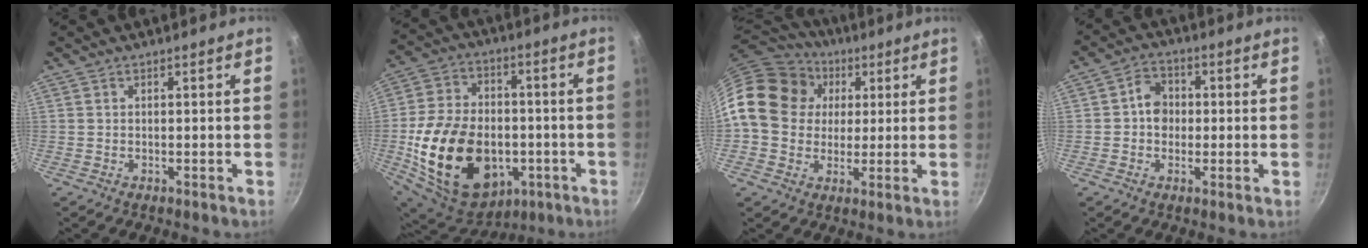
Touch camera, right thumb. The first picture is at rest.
{"total": 26.8, "force": [-5.3, 18.5, 18.6], "torque": [-0.324, 0.027, -0.066]}
{"total": 18.0, "force": [4.0, 14.9, 9.2], "torque": [-0.144, 0.020, 0.060]}
{"total": 5.4, "force": [0.0, 4.6, 2.7], "torque": [-0.014, 0.013, -0.010]}